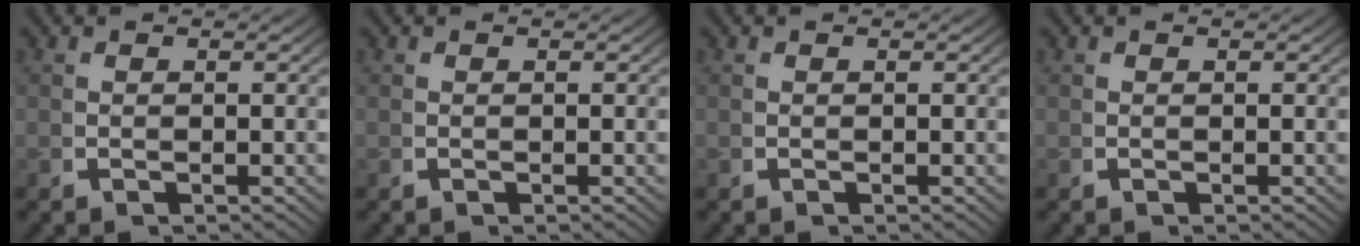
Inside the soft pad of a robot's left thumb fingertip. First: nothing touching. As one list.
[{"total": 0.0}, {"total": 0.0}, {"total": 0.0}]